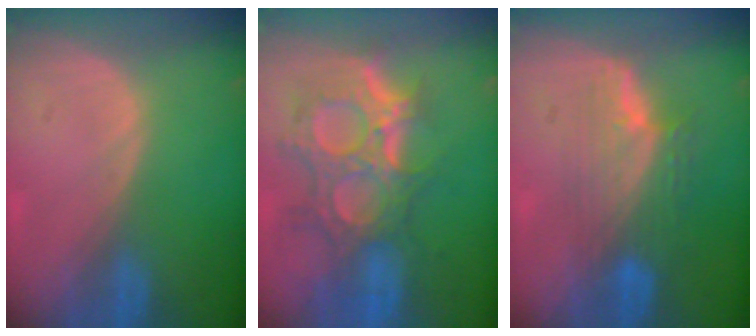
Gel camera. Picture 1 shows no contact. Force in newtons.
{"total": 11.9, "press": 10.6, "slide": 5.2}
{"total": 7.5, "press": 6.9, "slide": 3.0}